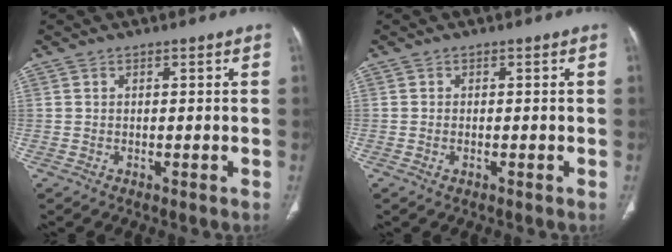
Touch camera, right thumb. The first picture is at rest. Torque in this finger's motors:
{"motor_torque": [-0.46, -0.34, -0.17, 0.14, -0.01]}